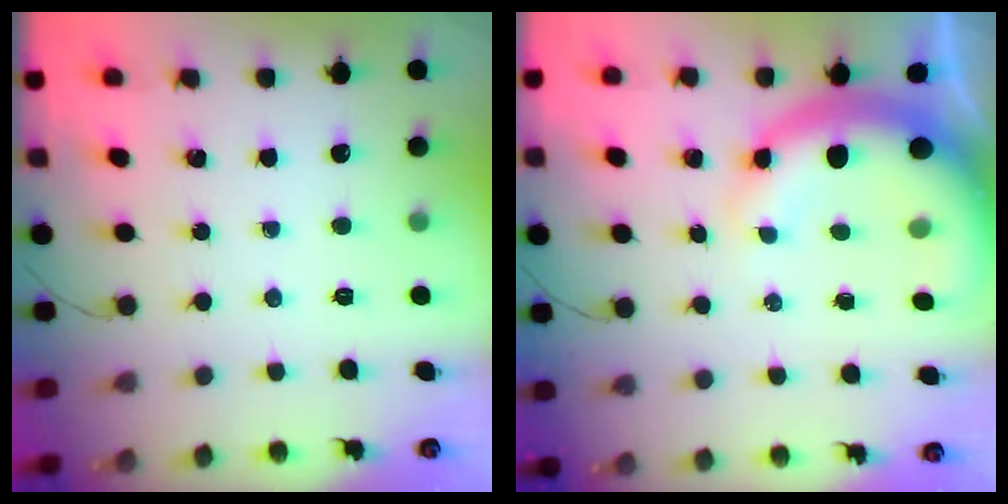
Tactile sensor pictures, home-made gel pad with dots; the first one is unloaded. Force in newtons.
{"total": 12.6, "press": 12.2, "slide": 3.0}